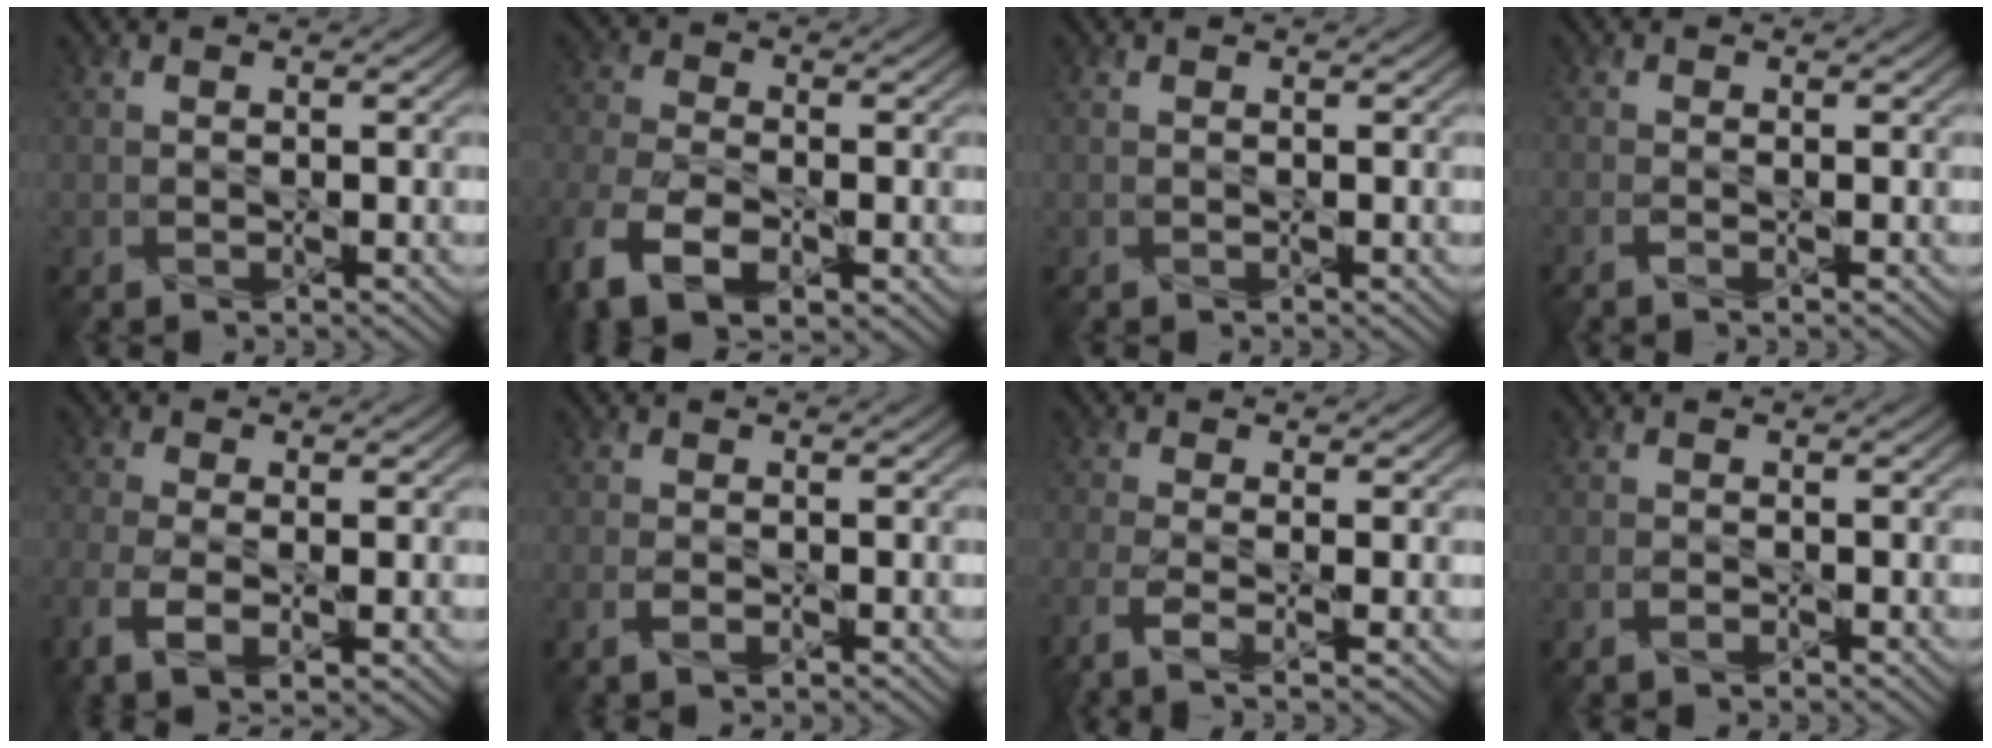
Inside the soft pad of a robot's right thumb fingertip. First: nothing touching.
{"total": 9.9, "force": [-4.9, 5.3, 6.7], "torque": [-0.155, -0.023, -0.096]}
{"total": 0.0}
{"total": 1.3, "force": [-0.7, 0.1, 1.0], "torque": [-0.024, -0.001, -0.019]}
{"total": 6.8, "force": [-2.8, 3.2, 5.3], "torque": [-0.132, -0.017, -0.054]}
{"total": 2.1, "force": [-1.0, 0.8, 1.7], "torque": [-0.039, -0.004, -0.021]}
{"total": 5.7, "force": [-2.9, 1.9, 4.6], "torque": [-0.109, -0.014, -0.062]}
{"total": 1.3, "force": [-0.8, 0.5, 0.9], "torque": [-0.020, -0.001, -0.017]}